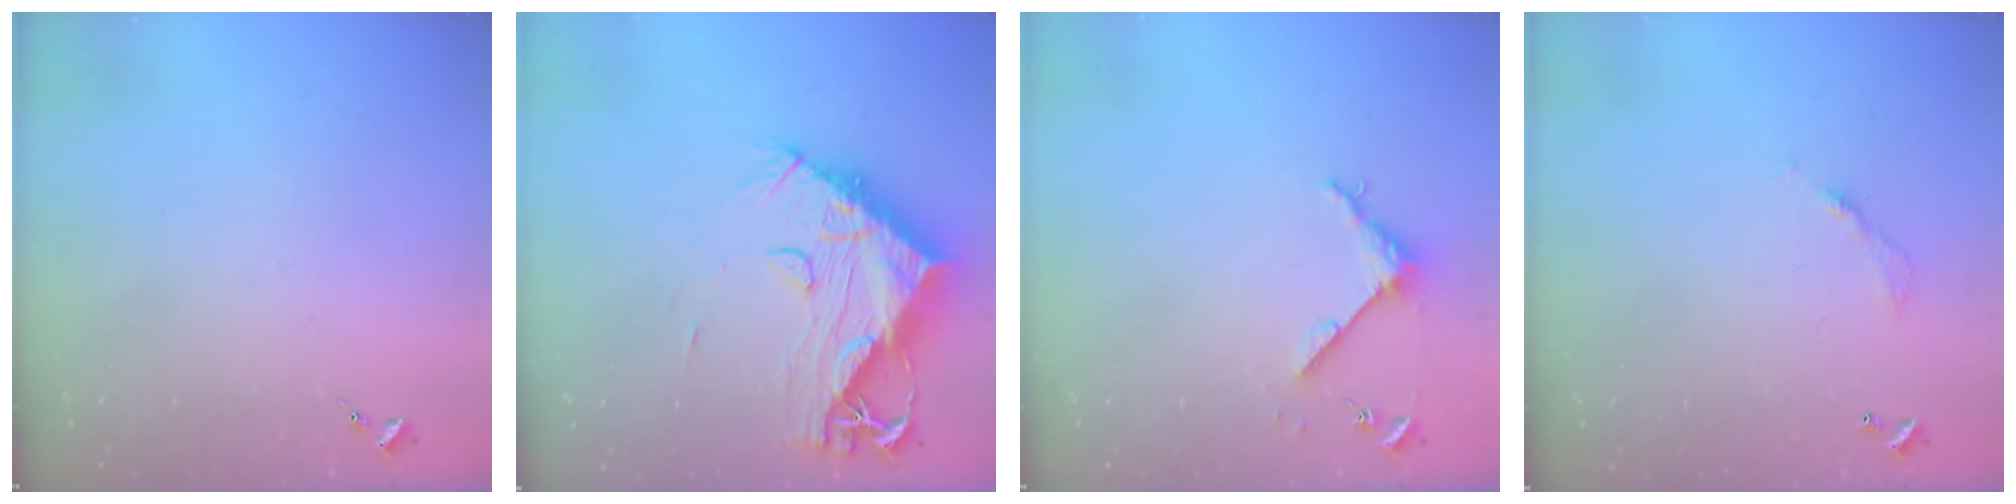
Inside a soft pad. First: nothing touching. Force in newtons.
{"total": 18.4, "press": 18.3, "slide": 1.6}
{"total": 4.5, "press": 4.5, "slide": 0.5}
{"total": 3.6, "press": 3.6, "slide": 0.2}